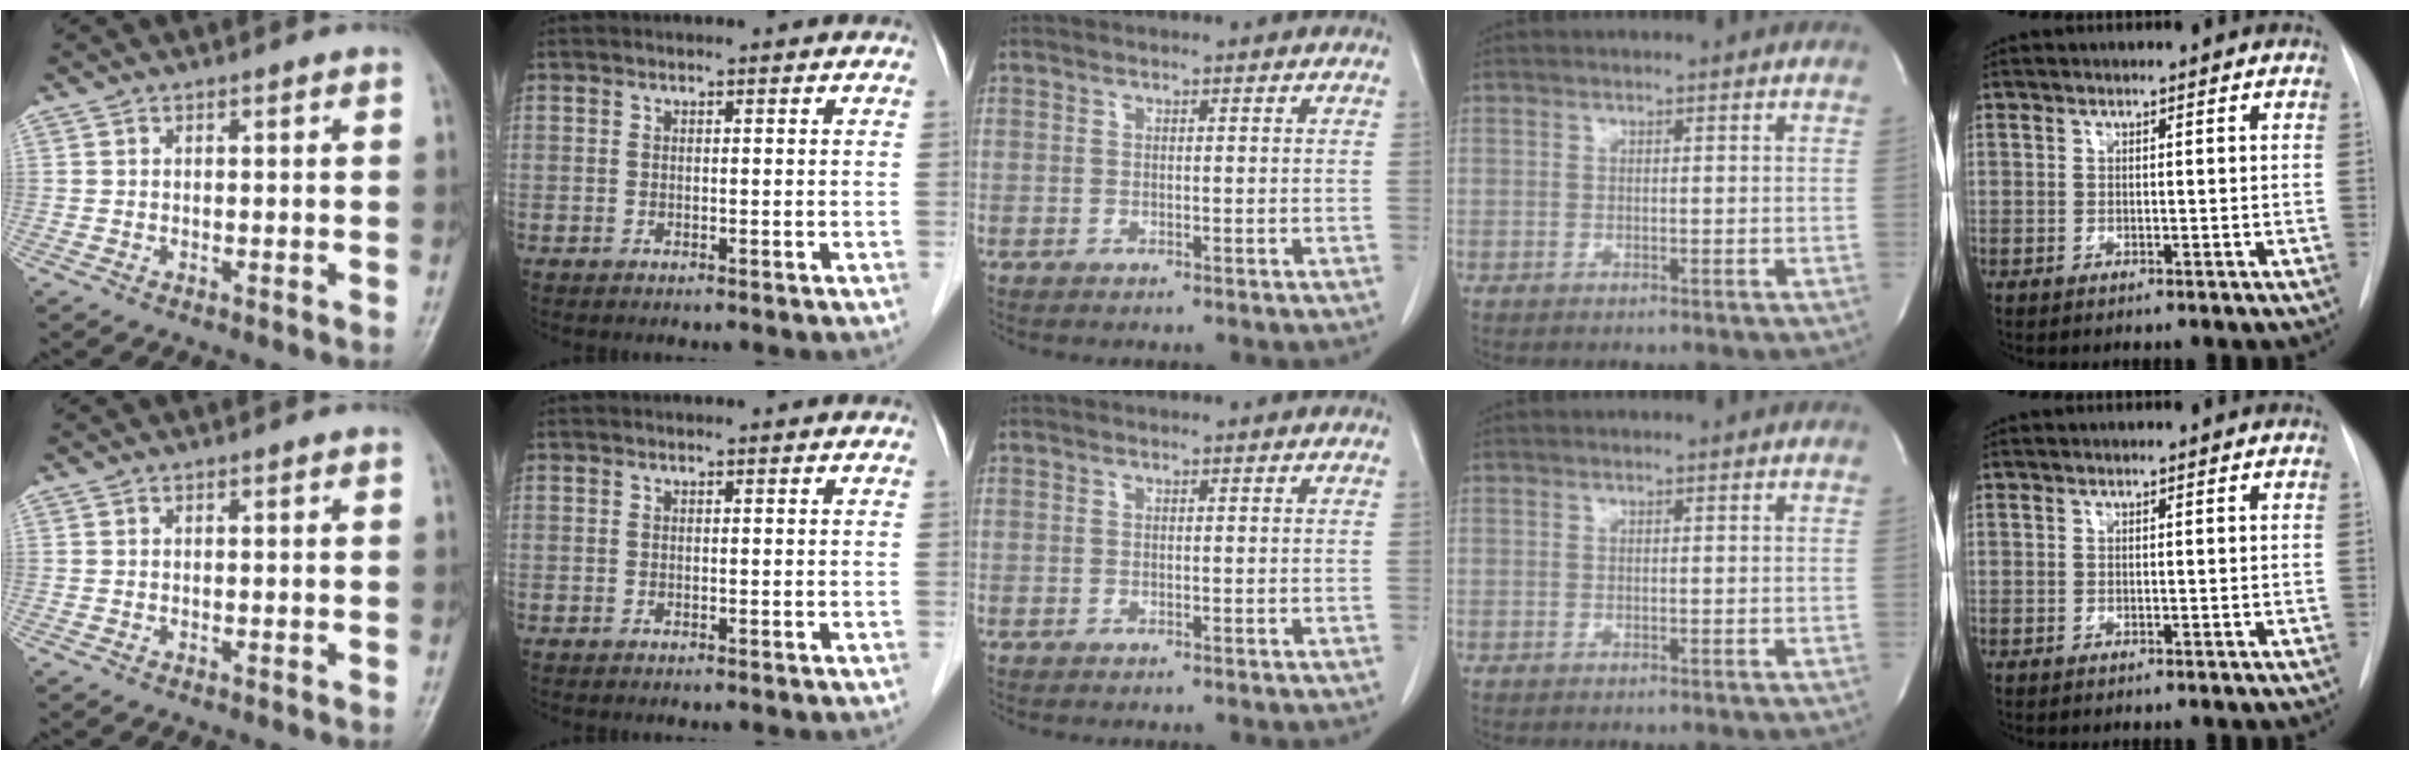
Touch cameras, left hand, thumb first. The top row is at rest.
{}